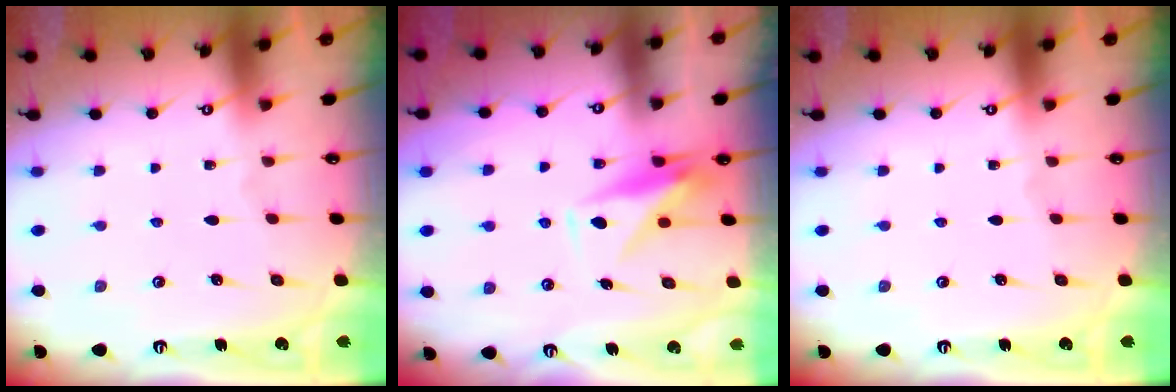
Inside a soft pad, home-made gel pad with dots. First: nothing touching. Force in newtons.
{"total": 8.9, "press": 8.9, "slide": 0.3}
{"total": 0.0}